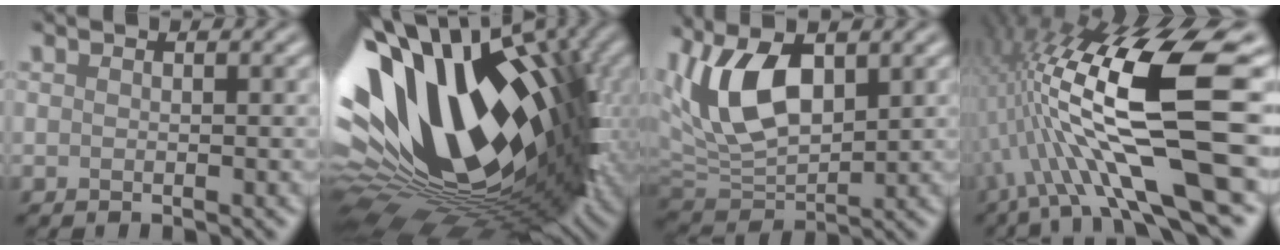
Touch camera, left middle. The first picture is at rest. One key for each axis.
{"total": 18.5, "fx": 4.4, "fy": 9.0, "fz": 15.5, "tx": -0.261, "ty": 0.038, "tz": 0.070}
{"total": 7.9, "fx": 2.5, "fy": 4.0, "fz": 6.4, "tx": -0.138, "ty": 0.016, "tz": 0.048}
{"total": 13.1, "fx": -1.1, "fy": 3.2, "fz": 12.6, "tx": -0.239, "ty": 0.012, "tz": -0.005}